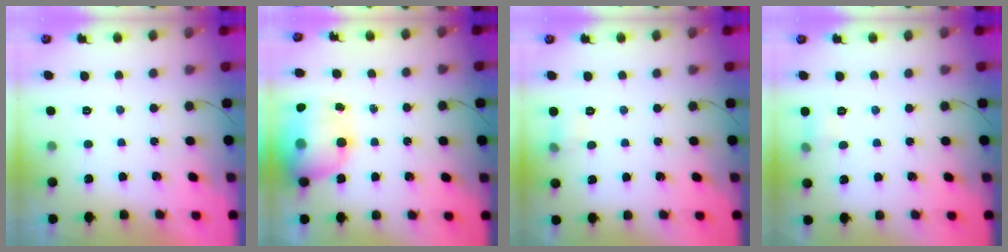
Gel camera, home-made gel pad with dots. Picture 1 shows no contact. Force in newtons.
{"total": 15.4, "press": 15.1, "slide": 3.4}
{"total": 4.8, "press": 4.6, "slide": 1.4}
{"total": 4.4, "press": 4.2, "slide": 1.3}